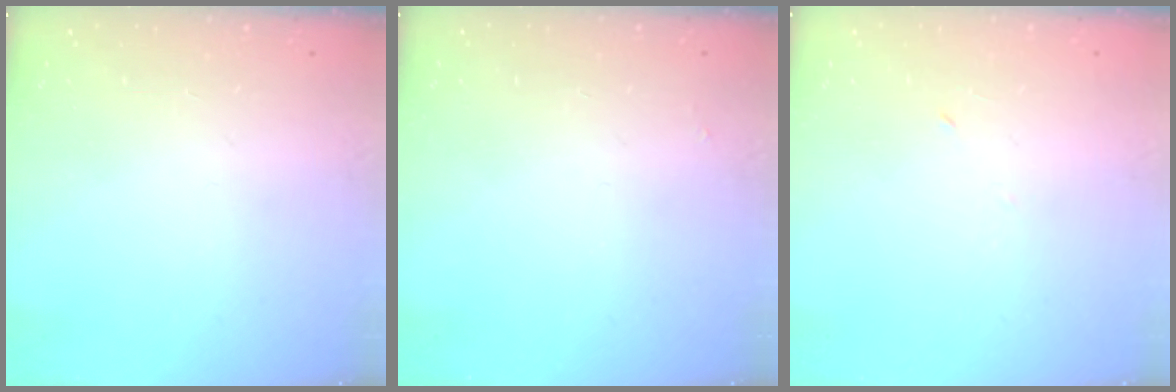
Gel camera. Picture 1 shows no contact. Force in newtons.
{"total": 1.9, "press": 1.9, "slide": 0.3}
{"total": 2.7, "press": 2.5, "slide": 1.0}